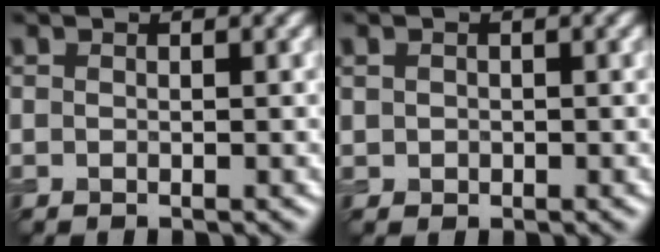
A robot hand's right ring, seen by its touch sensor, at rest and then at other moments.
{"total": 0.8, "force": [0.1, 0.7, 0.3], "torque": [-0.003, -0.001, 0.001]}